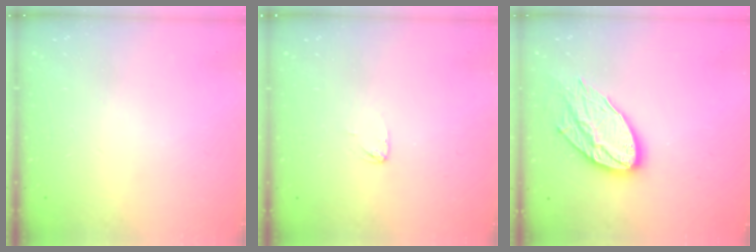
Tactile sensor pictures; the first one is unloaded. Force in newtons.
{"total": 2.9, "press": 2.9, "slide": 0.1}
{"total": 15.8, "press": 15.7, "slide": 1.2}